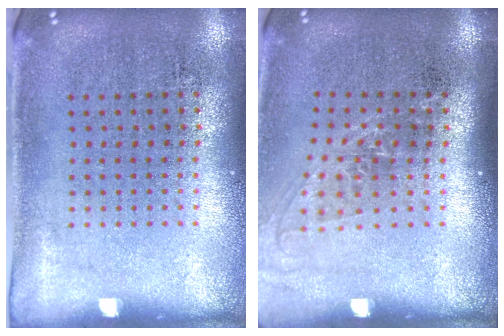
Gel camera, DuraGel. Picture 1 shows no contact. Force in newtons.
{"total": 1.2, "press": 1.0, "slide": 0.7}